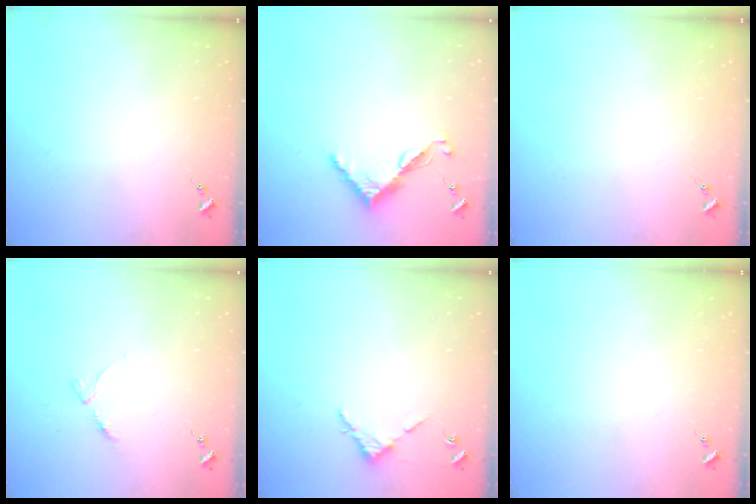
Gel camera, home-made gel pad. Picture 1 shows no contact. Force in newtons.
{"total": 7.5, "press": 7.4, "slide": 0.6}
{"total": 0.0}
{"total": 4.0, "press": 3.9, "slide": 0.4}
{"total": 2.7, "press": 2.7, "slide": 0.3}
{"total": 0.0}